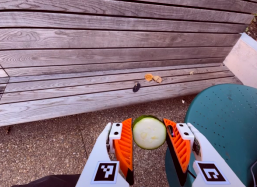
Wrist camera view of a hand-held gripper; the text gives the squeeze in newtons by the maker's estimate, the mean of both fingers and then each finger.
{"total": 7.7, "left": 7.3, "right": 8.2}